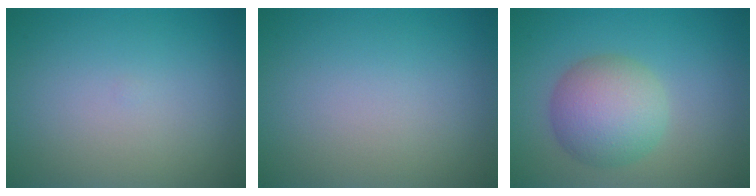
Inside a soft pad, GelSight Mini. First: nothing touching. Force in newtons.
{"total": 0.0}
{"total": 5.5, "press": 5.5, "slide": 0.3}